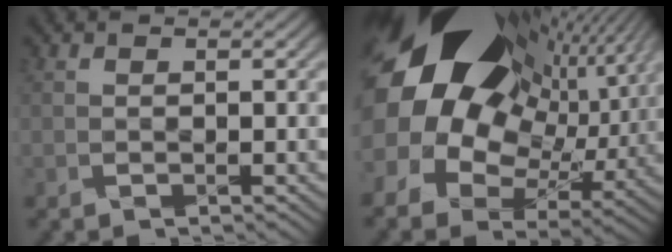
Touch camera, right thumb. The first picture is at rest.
{"total": 21.6, "force": [6.7, 15.2, 13.8], "torque": [-0.297, 0.011, 0.127]}